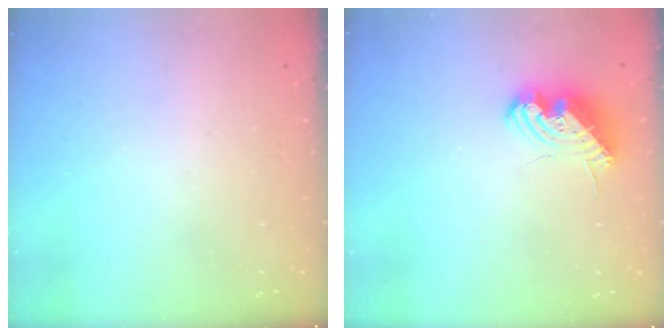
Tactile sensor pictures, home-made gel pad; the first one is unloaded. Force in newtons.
{"total": 11.9, "press": 11.8, "slide": 0.9}